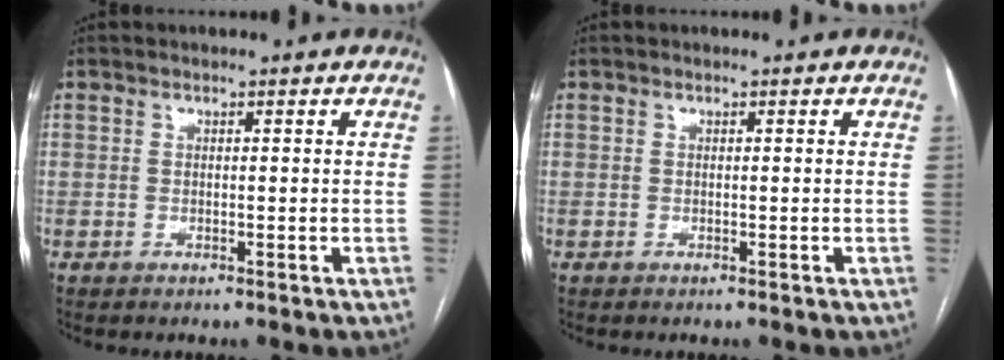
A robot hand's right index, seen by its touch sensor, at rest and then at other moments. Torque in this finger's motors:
{"motor_torque": [0.71, 0.34, -0.05, 0.01]}